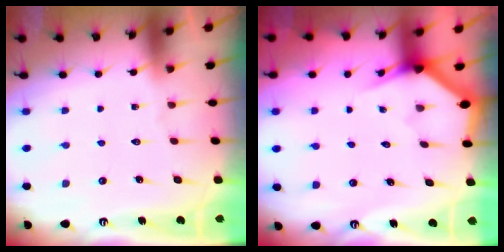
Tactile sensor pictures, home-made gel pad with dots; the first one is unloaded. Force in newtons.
{"total": 3.0, "press": 3.0, "slide": 0.1}